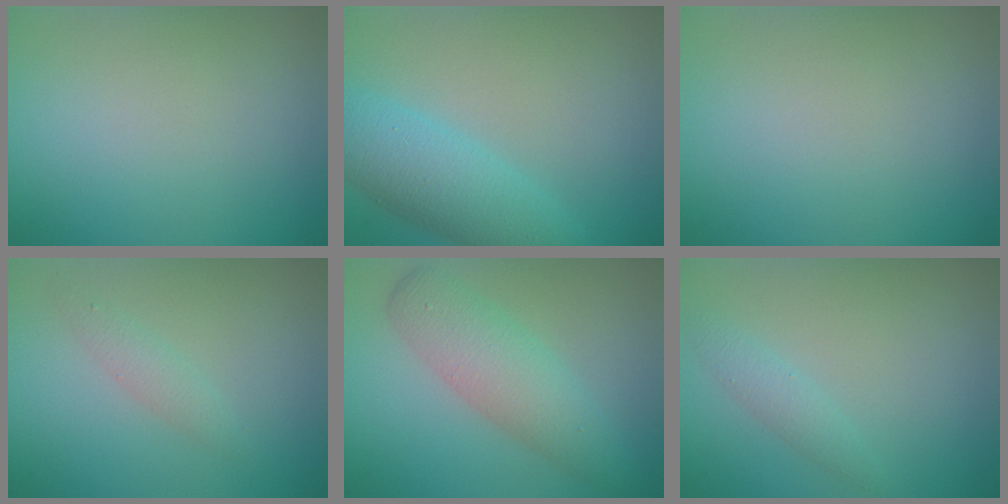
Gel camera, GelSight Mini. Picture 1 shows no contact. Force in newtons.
{"total": 5.9, "press": 5.9, "slide": 0.3}
{"total": 0.0}
{"total": 1.5, "press": 1.5, "slide": 0.0}
{"total": 4.9, "press": 4.9, "slide": 0.0}
{"total": 1.5, "press": 1.5, "slide": 0.1}